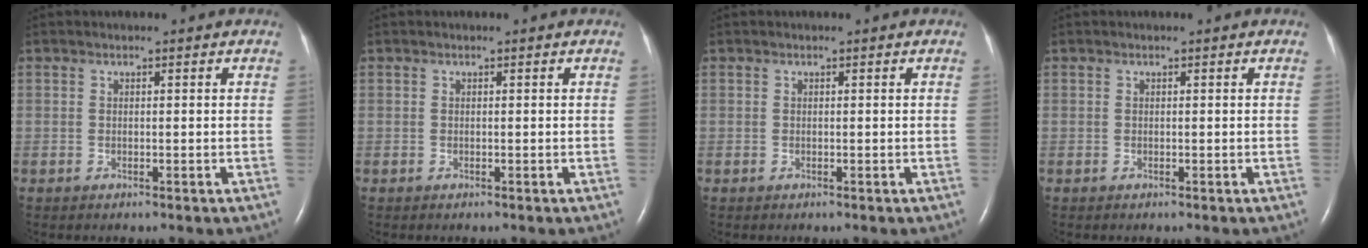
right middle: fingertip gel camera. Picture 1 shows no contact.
{"total": 0.0}
{"total": 0.0}
{"total": 0.0}